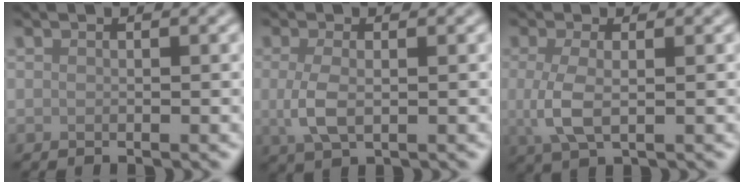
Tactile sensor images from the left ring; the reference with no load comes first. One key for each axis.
{"total": 2.9, "fx": 0.0, "fy": 1.3, "fz": 2.6, "tx": -0.064, "ty": -0.004, "tz": -0.001}
{"total": 3.3, "fx": -0.1, "fy": 1.3, "fz": 3.0, "tx": -0.072, "ty": -0.006, "tz": -0.001}